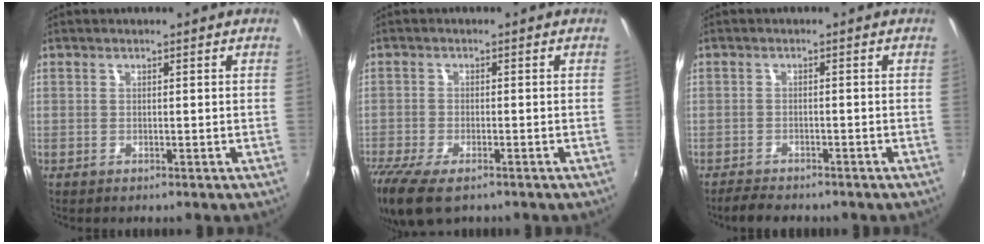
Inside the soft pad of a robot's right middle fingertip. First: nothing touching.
{"total": 11.3, "force": [-8.0, 4.3, 6.7], "torque": [-0.165, -0.052, -0.146]}
{"total": 4.2, "force": [-3.8, 1.4, 1.2], "torque": [-0.041, -0.010, -0.064]}